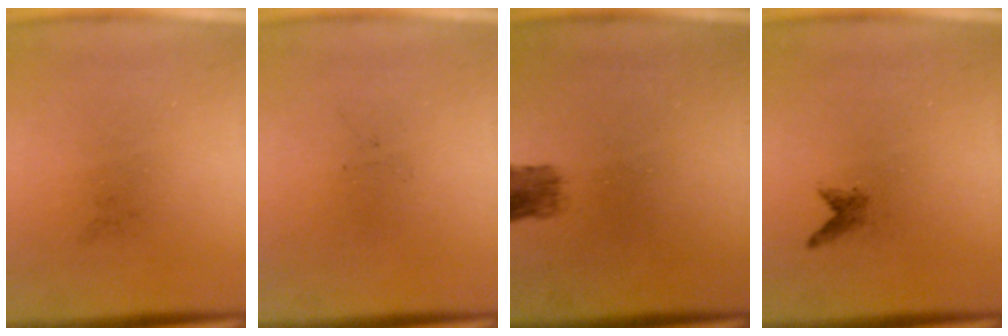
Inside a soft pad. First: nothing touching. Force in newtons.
{"total": 0.0}
{"total": 2.9}
{"total": 1.0}